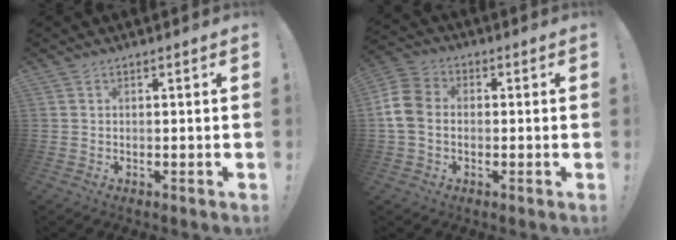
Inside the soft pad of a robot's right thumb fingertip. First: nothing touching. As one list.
[{"total": 9.4, "force": [-0.8, 7.3, 5.9], "torque": [-0.144, 0.016, -0.011]}]